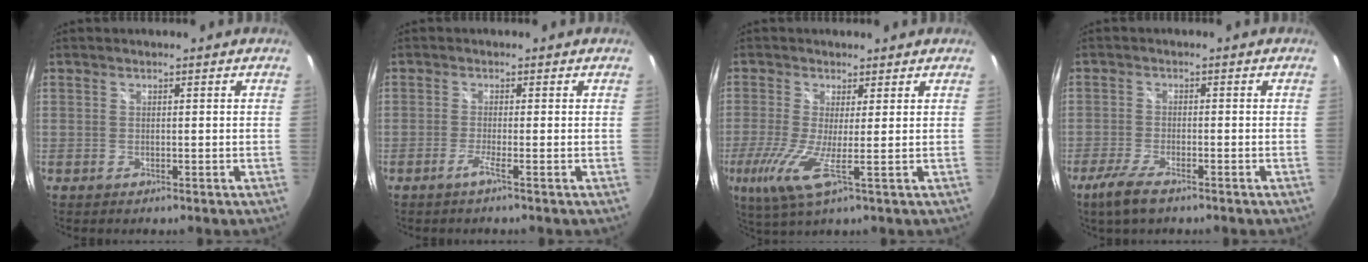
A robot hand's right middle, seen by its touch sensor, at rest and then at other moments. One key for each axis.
{"total": 1.7, "fx": -1.0, "fy": -0.7, "fz": 1.2, "tx": -0.023, "ty": -0.006, "tz": -0.026}
{"total": 6.8, "fx": -1.2, "fy": 0.0, "fz": 6.7, "tx": -0.155, "ty": -0.021, "tz": -0.031}
{"total": 5.4, "fx": -3.8, "fy": 1.1, "fz": 3.7, "tx": -0.095, "ty": -0.011, "tz": -0.073}